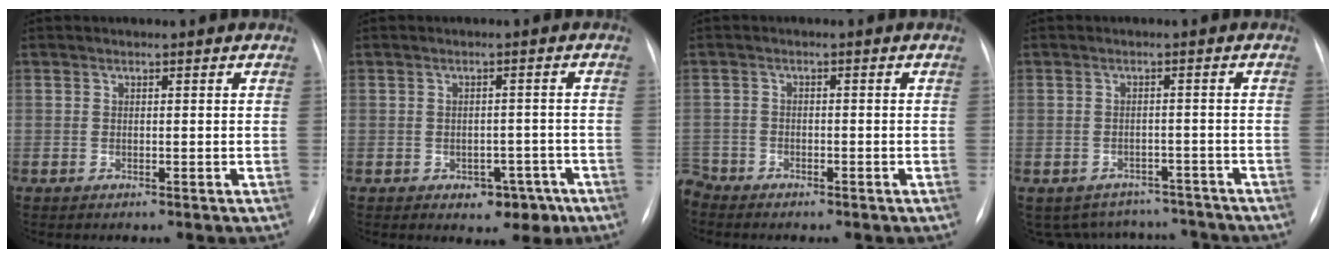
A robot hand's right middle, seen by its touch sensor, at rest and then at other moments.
{"total": 4.8, "force": [-2.6, 3.2, 2.5], "torque": [-0.021, 0.014, -0.025]}
{"total": 3.9, "force": [-3.5, 1.8, 0.4], "torque": [-0.007, -0.004, -0.067]}
{"total": 9.9, "force": [-9.0, 4.2, 0.6], "torque": [-0.010, 0.024, -0.109]}